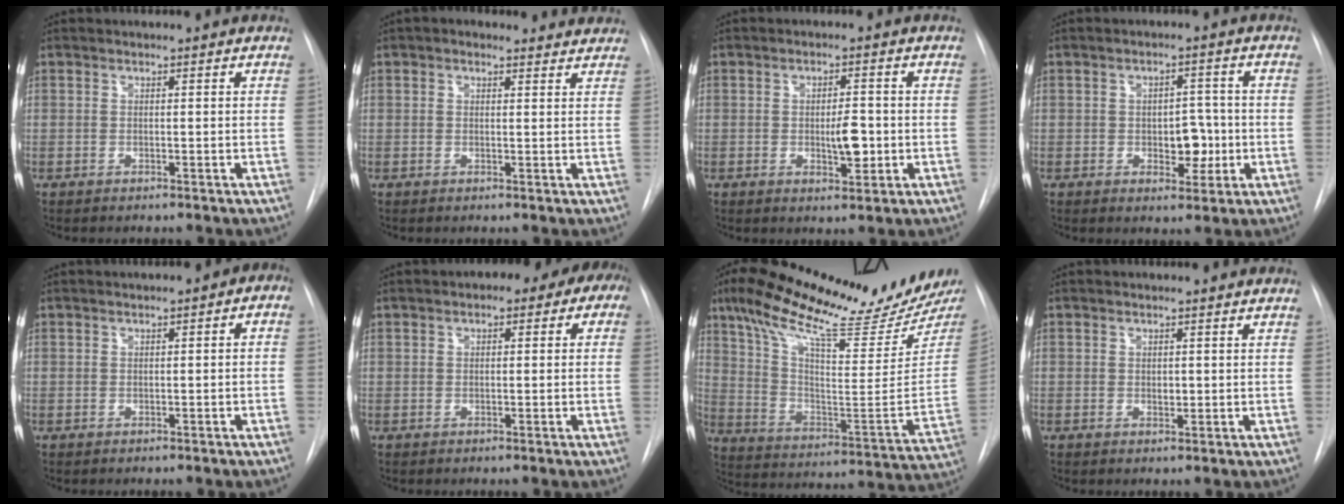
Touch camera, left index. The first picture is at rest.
{"total": 4.1, "force": [3.6, 1.7, 1.1], "torque": [-0.008, 0.011, 0.030]}
{"total": 4.4, "force": [-0.7, 1.6, 4.1], "torque": [-0.062, -0.002, -0.005]}
{"total": 5.1, "force": [-0.9, 3.0, 4.0], "torque": [-0.047, 0.007, -0.006]}
{"total": 2.5, "force": [0.0, 1.1, 2.2], "torque": [-0.024, 0.017, -0.002]}
{"total": 7.8, "force": [3.2, 3.6, 6.1], "torque": [-0.068, 0.040, 0.035]}
{"total": 26.9, "force": [21.9, 3.2, 15.4], "torque": [-0.255, -0.037, 0.323]}
{"total": 0.8, "force": [0.1, 0.6, 0.6], "torque": [-0.009, -0.002, 0.003]}